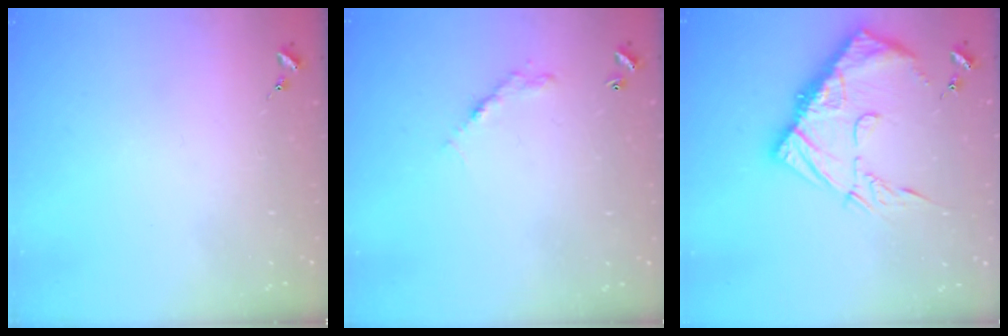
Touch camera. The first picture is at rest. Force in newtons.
{"total": 5.1, "press": 5.1, "slide": 0.4}
{"total": 16.8, "press": 16.7, "slide": 1.7}